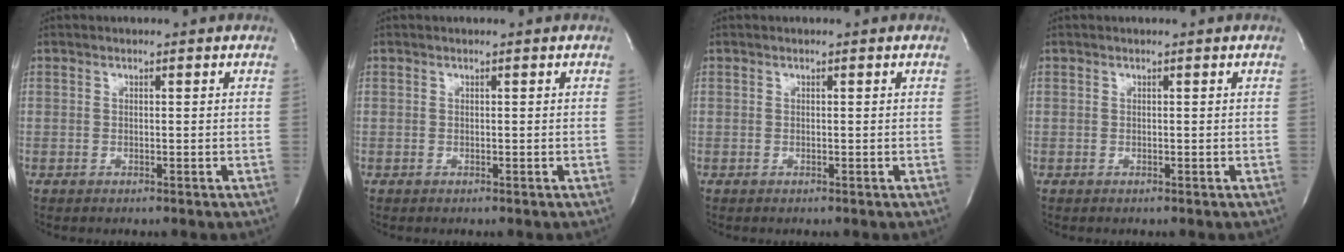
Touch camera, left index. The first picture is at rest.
{"total": 0.0}
{"total": 0.0}
{"total": 0.0}